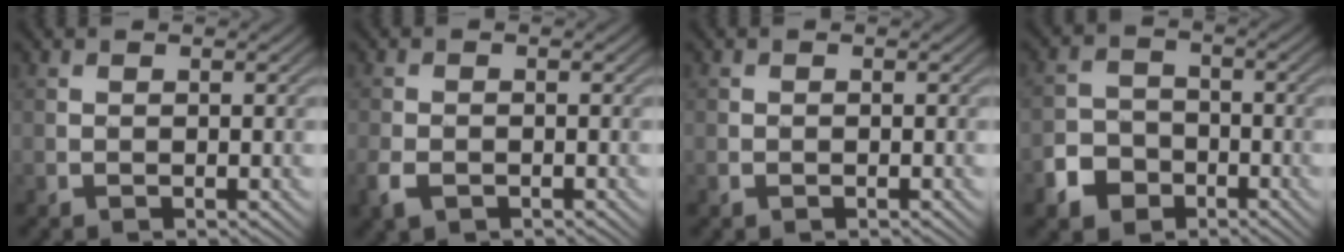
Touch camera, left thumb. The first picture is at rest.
{"total": 2.8, "force": [-1.5, 1.7, 1.6], "torque": [-0.041, -0.010, -0.034]}
{"total": 0.6, "force": [-0.3, 0.5, 0.2], "torque": [-0.001, -0.005, -0.005]}
{"total": 5.2, "force": [-3.0, 3.8, 1.9], "torque": [-0.043, -0.004, -0.064]}